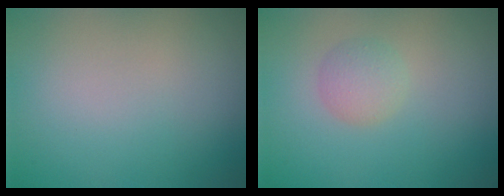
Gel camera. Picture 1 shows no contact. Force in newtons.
{"total": 1.7, "press": 1.7, "slide": 0.2}